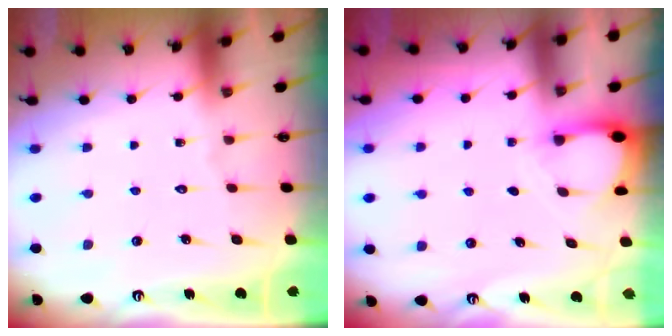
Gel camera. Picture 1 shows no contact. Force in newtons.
{"total": 2.9, "press": 2.9, "slide": 0.3}